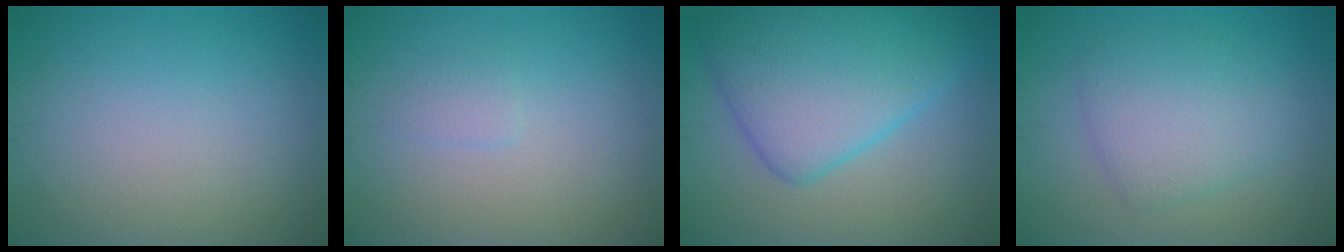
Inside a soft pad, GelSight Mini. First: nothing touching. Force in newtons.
{"total": 0.9, "press": 0.9, "slide": 0.1}
{"total": 8.5, "press": 8.5, "slide": 0.2}
{"total": 4.4, "press": 4.4, "slide": 0.2}